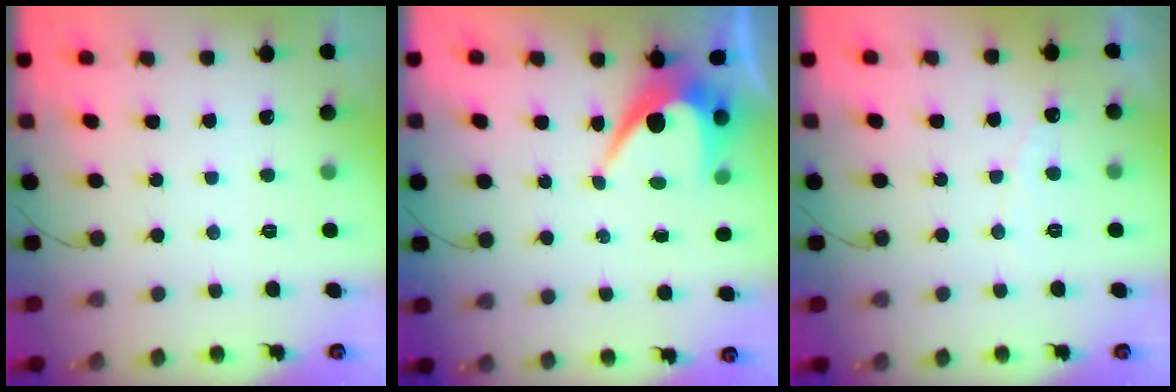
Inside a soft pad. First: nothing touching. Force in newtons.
{"total": 6.6, "press": 6.6, "slide": 0.5}
{"total": 2.7, "press": 2.7, "slide": 0.2}